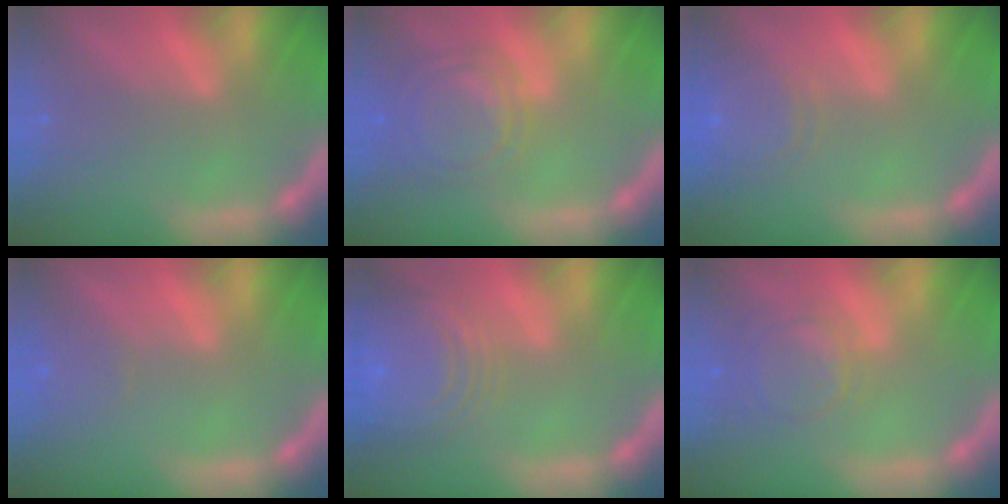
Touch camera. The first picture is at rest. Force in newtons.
{"total": 6.0}
{"total": 4.6}
{"total": 1.4}
{"total": 10.0}
{"total": 4.5}